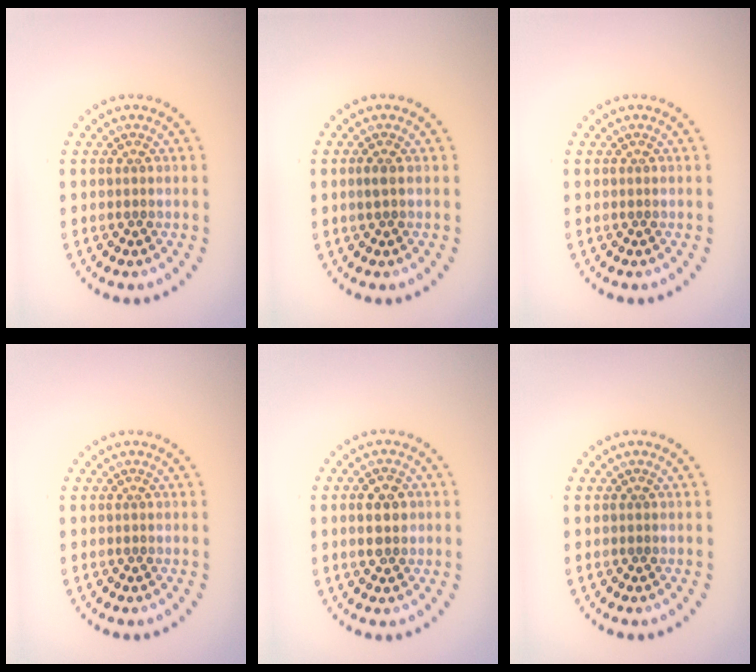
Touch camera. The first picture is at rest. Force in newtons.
{"total": 0.9, "press": 0.8, "slide": 0.3}
{"total": 0.0}
{"total": 0.0}
{"total": 3.0, "press": 3.0, "slide": 0.0}
{"total": 0.0}